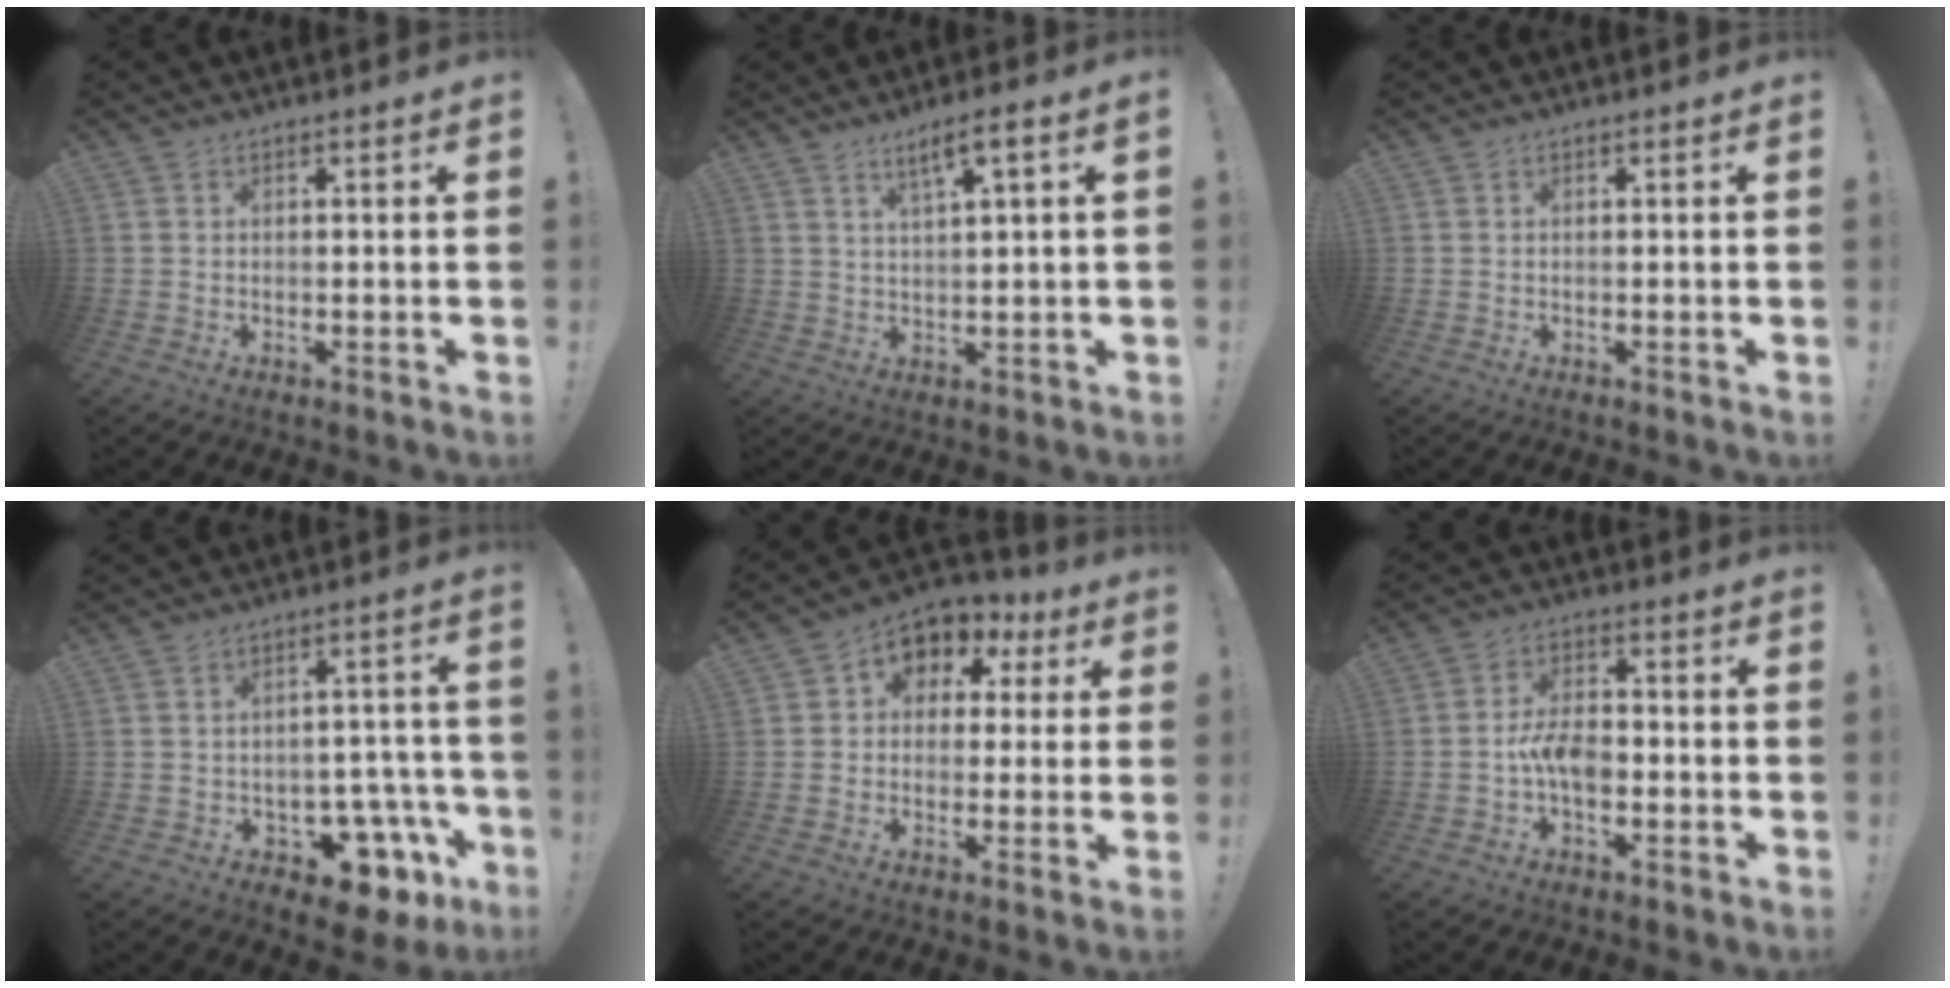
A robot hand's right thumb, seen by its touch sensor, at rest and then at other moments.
{"total": 5.1, "force": [2.7, 0.2, 4.3], "torque": [-0.075, -0.009, 0.041]}
{"total": 0.0}
{"total": 10.3, "force": [-5.7, 6.4, 5.7], "torque": [-0.047, 0.049, -0.086]}
{"total": 7.5, "force": [2.4, 6.3, 3.2], "torque": [-0.052, -0.011, 0.052]}
{"total": 8.1, "force": [-2.5, 4.8, 6.0], "torque": [-0.110, 0.006, -0.044]}